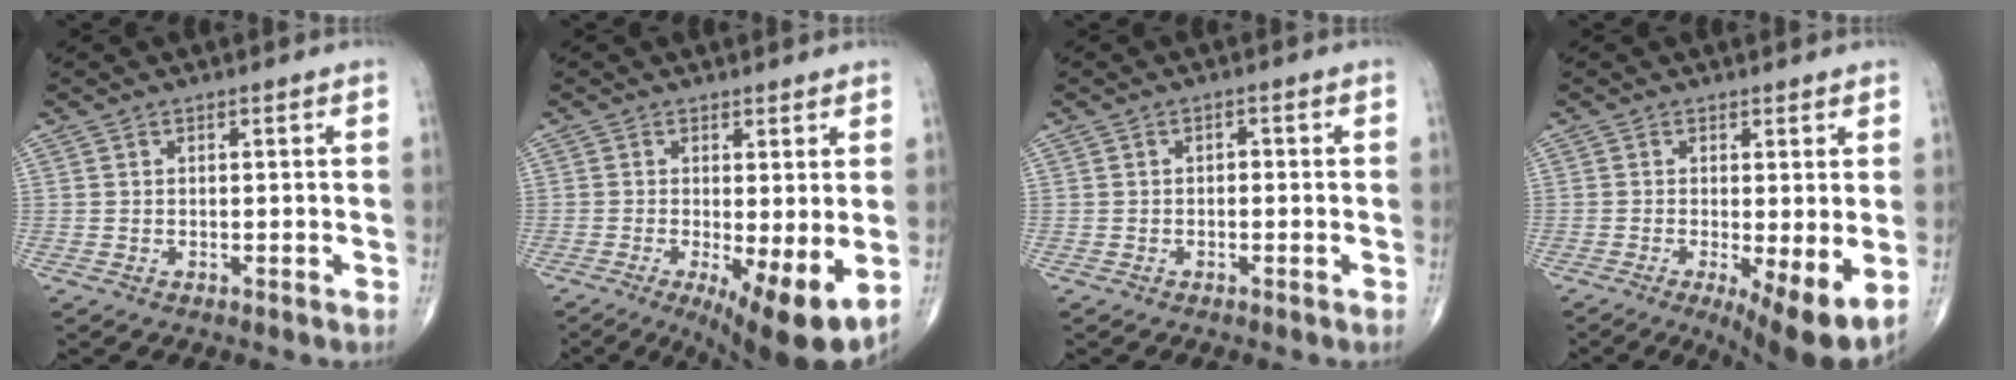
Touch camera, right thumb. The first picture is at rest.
{"total": 11.0, "force": [-2.3, 3.1, 10.3], "torque": [-0.156, -0.024, -0.028]}
{"total": 1.2, "force": [-0.2, 0.8, 0.9], "torque": [-0.006, 0.005, -0.007]}
{"total": 9.9, "force": [-2.0, 2.7, 9.3], "torque": [-0.142, -0.025, -0.026]}